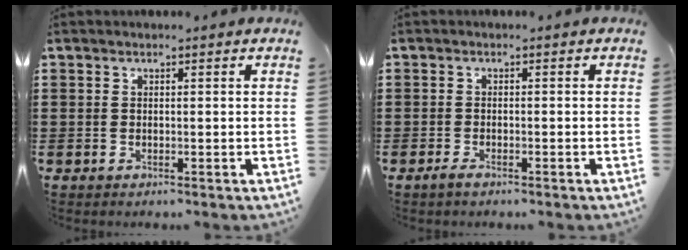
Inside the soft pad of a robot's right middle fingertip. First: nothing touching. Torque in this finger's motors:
{"motor_torque": [2.14, 0.00, 0.14, 0.04]}